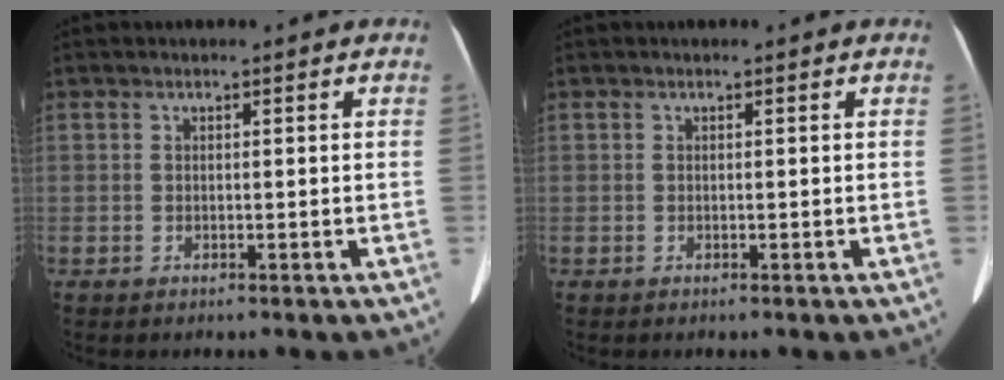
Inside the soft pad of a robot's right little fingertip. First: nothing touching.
{"total": 0.0}